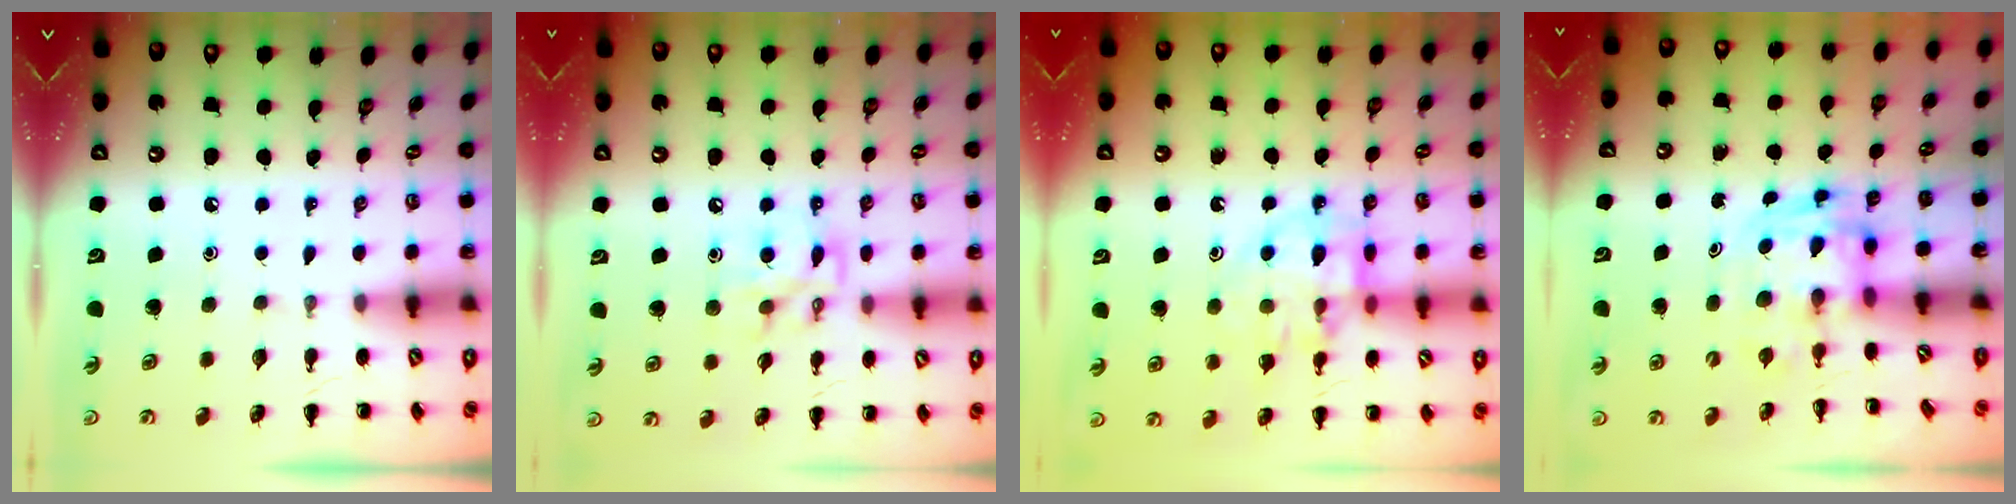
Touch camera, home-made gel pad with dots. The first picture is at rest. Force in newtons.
{"total": 10.0, "press": 9.9, "slide": 1.1}
{"total": 12.8, "press": 12.7, "slide": 1.8}
{"total": 3.3, "press": 3.3, "slide": 0.6}